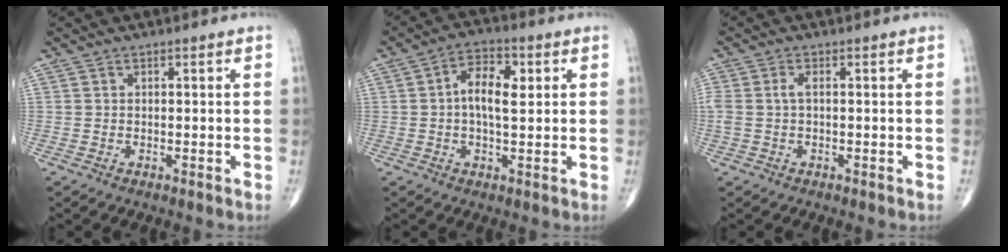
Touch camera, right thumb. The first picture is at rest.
{"total": 7.6, "force": [1.1, 3.7, 6.5], "torque": [-0.106, 0.013, 0.013]}
{"total": 2.4, "force": [0.2, 1.0, 2.2], "torque": [-0.063, 0.010, 0.005]}